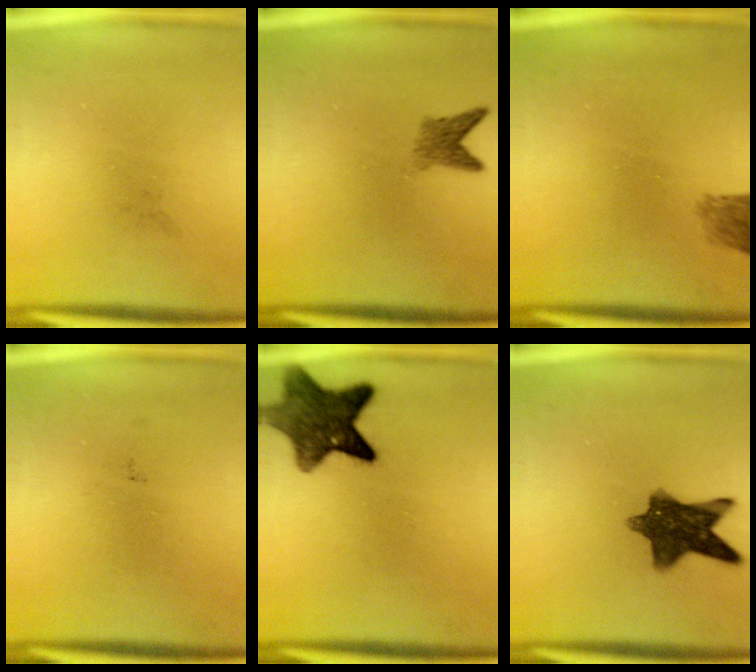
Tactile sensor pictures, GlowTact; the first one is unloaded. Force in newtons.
{"total": 2.4}
{"total": 2.2}
{"total": 0.0}
{"total": 9.7}
{"total": 10.1}